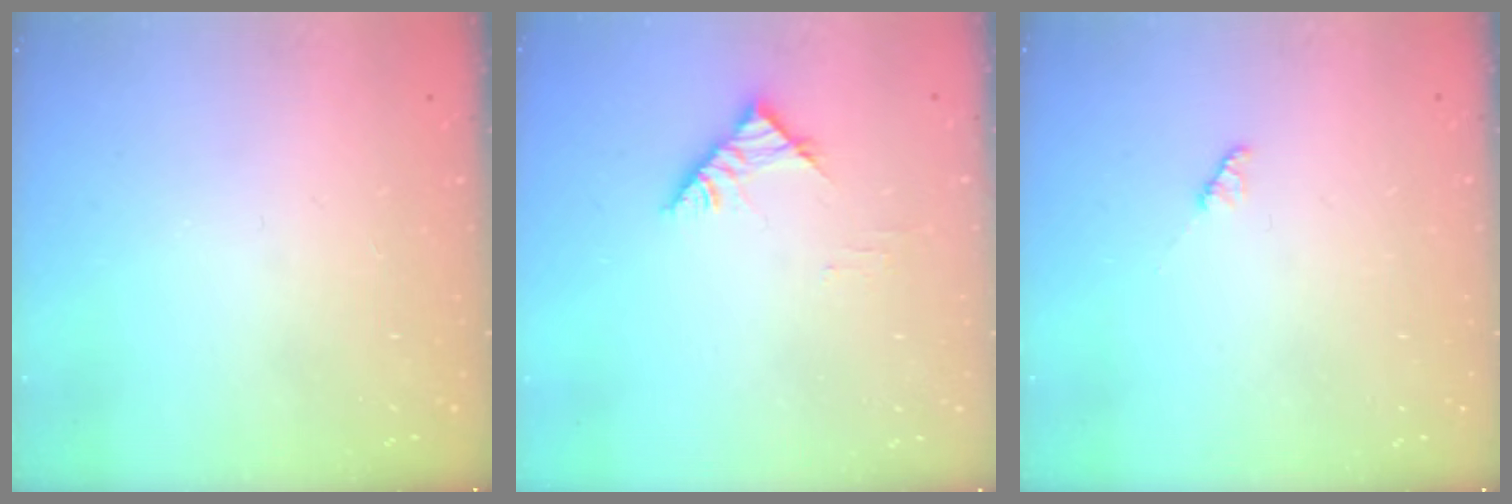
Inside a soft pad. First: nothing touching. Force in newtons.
{"total": 5.3, "press": 5.3, "slide": 0.2}
{"total": 2.2, "press": 2.2, "slide": 0.3}